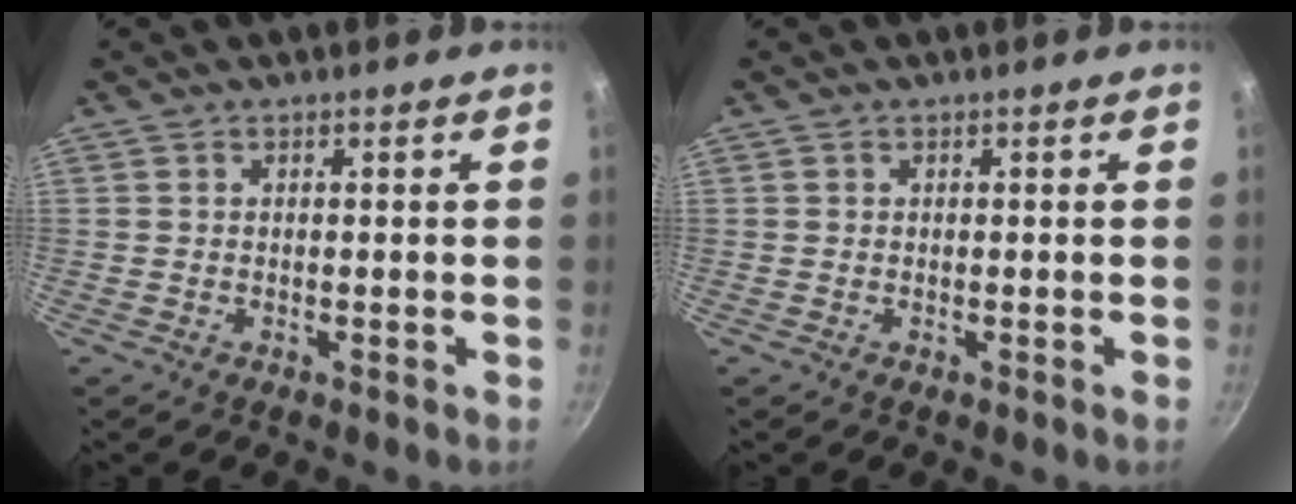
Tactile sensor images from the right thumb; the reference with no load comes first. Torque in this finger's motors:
{"motor_torque": [0.14, 0.06, 0.26, 0.13, 0.00]}